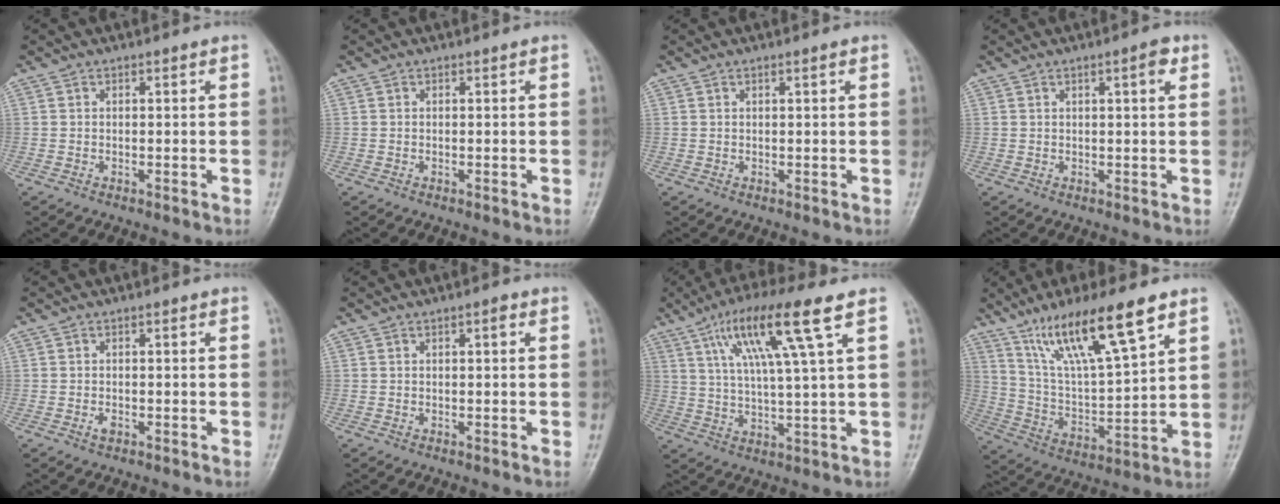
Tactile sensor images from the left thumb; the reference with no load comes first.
{"total": 0.0}
{"total": 0.8, "force": [0.4, 0.0, 0.7], "torque": [-0.011, 0.001, 0.006]}
{"total": 2.8, "force": [1.2, 0.5, 2.5], "torque": [-0.036, -0.002, 0.017]}
{"total": 1.3, "force": [-0.4, 0.7, 1.0], "torque": [-0.014, -0.001, -0.006]}
{"total": 1.4, "force": [0.5, 0.4, 1.2], "torque": [-0.018, 0.002, 0.006]}
{"total": 13.9, "force": [6.5, 0.9, 12.3], "torque": [-0.233, -0.010, 0.116]}
{"total": 17.6, "force": [11.0, 3.3, 13.4], "torque": [-0.230, -0.040, 0.213]}